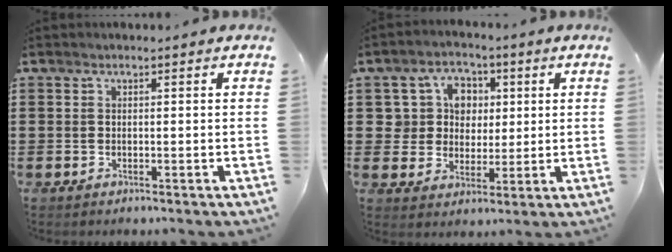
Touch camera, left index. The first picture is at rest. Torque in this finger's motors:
{"motor_torque": [0.95, 1.19, 0.18, 0.02]}